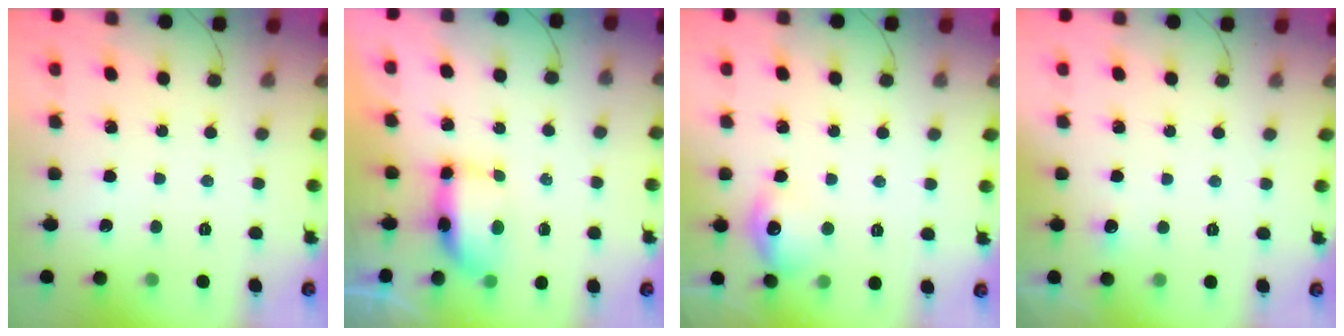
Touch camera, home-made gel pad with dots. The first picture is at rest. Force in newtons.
{"total": 12.6, "press": 8.5, "slide": 9.3}
{"total": 10.2, "press": 10.2, "slide": 0.5}
{"total": 11.0, "press": 3.4, "slide": 10.5}